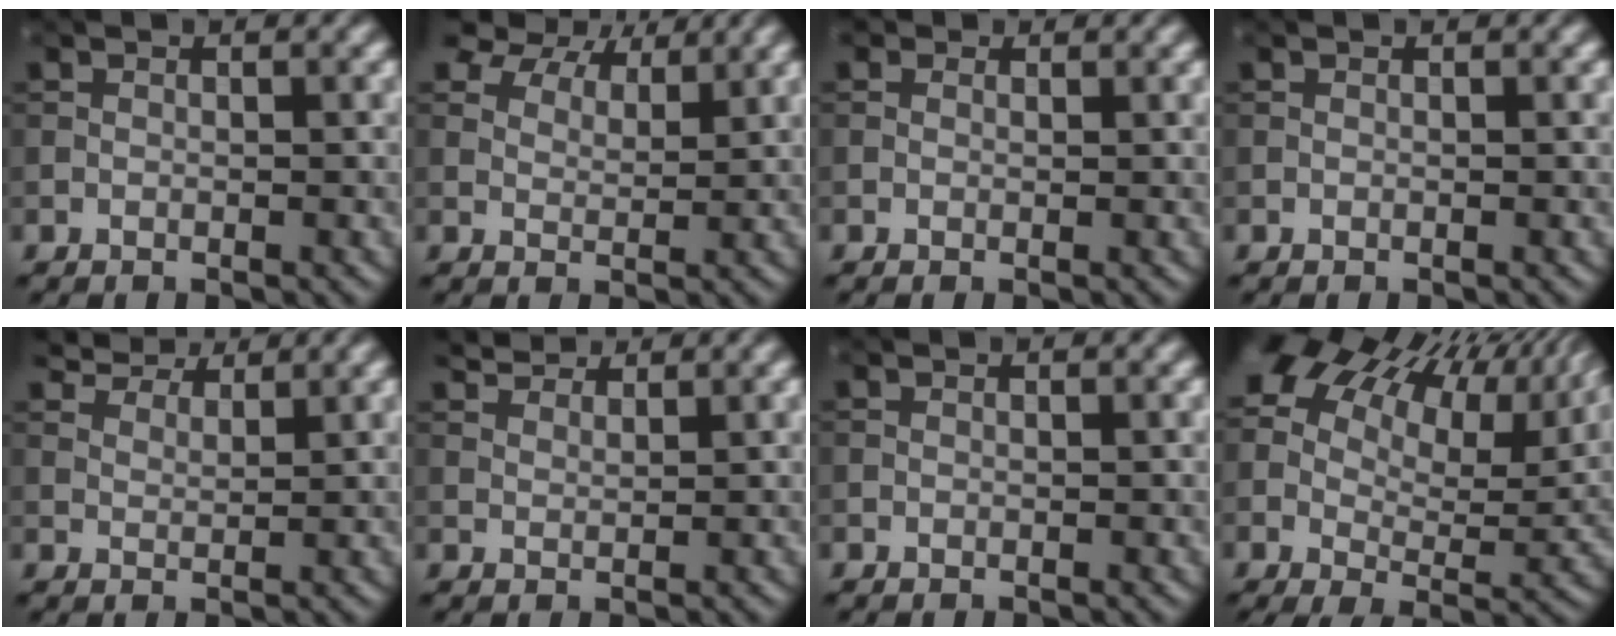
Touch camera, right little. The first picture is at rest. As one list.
[{"total": 8.7, "force": [7.2, 3.4, 3.4], "torque": [-0.072, -0.007, 0.123]}, {"total": 0.6, "force": [0.4, 0.4, 0.2], "torque": [-0.003, -0.003, 0.000]}, {"total": 0.0}, {"total": 5.0, "force": [4.5, 1.3, 1.6], "torque": [-0.039, -0.005, 0.087]}, {"total": 2.6, "force": [2.3, 0.7, 0.9], "torque": [-0.018, 0.005, 0.042]}, {"total": 0.0}, {"total": 16.6, "force": [7.8, 8.8, 11.7], "torque": [-0.191, 0.023, 0.132]}]